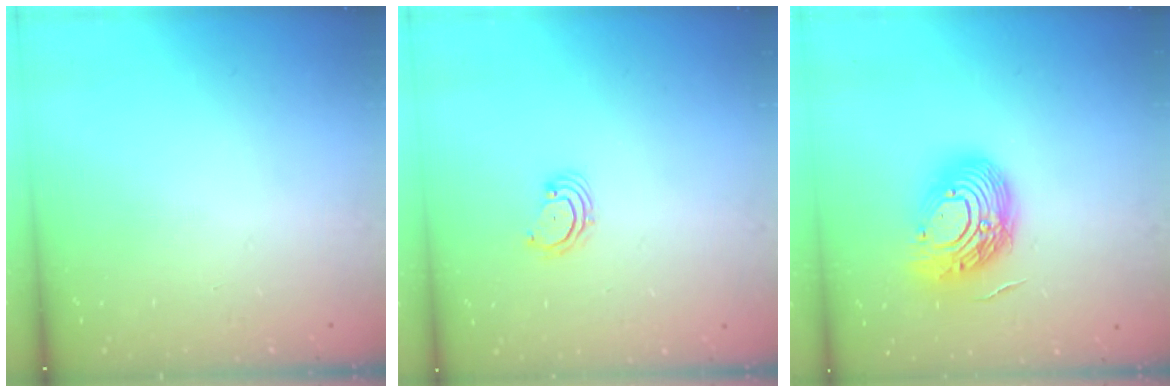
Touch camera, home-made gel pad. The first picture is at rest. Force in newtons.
{"total": 2.7, "press": 2.7, "slide": 0.3}
{"total": 16.2, "press": 16.1, "slide": 1.8}